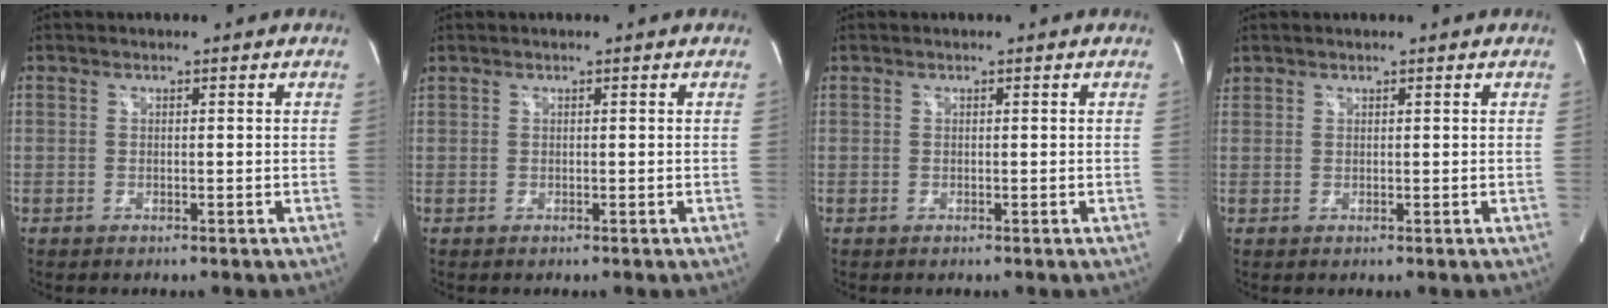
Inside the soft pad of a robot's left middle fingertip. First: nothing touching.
{"total": 0.0}
{"total": 0.0}
{"total": 0.8, "force": [0.8, 0.3, 0.0], "torque": [-0.006, 0.010, 0.018]}